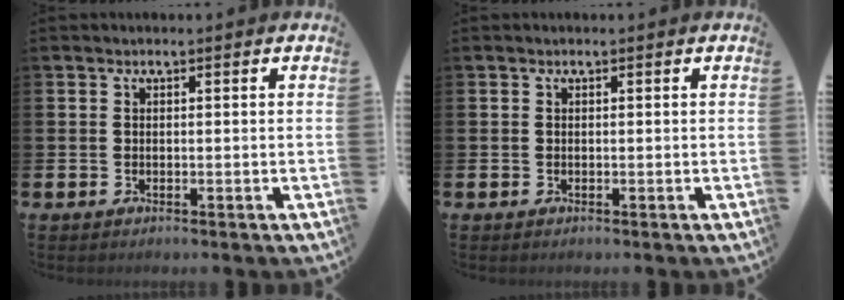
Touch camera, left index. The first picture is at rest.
{"total": 0.0}